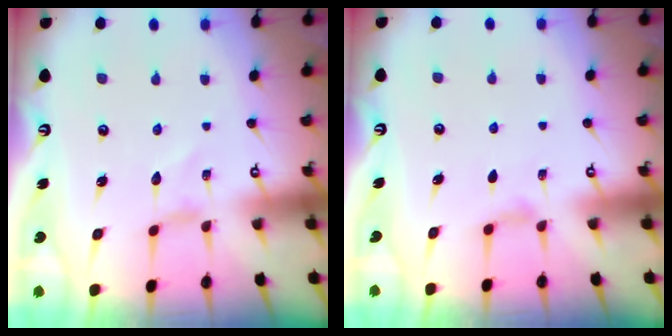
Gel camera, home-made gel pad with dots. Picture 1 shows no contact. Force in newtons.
{"total": 2.9, "press": 2.9, "slide": 0.5}